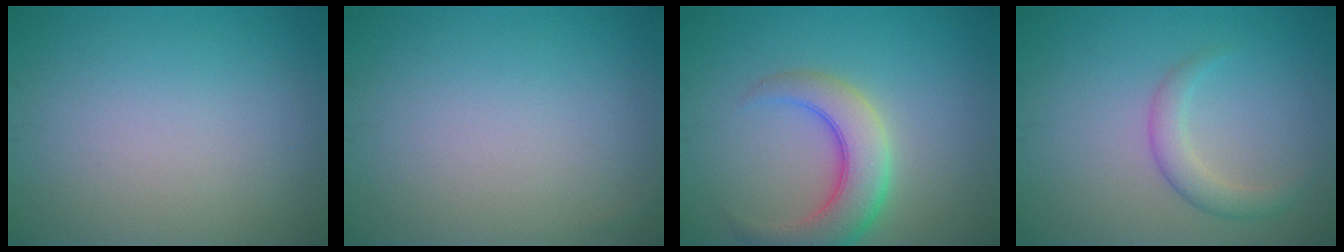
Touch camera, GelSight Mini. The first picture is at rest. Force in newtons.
{"total": 0.0}
{"total": 5.8, "press": 5.8, "slide": 0.2}
{"total": 2.3, "press": 2.3, "slide": 0.1}